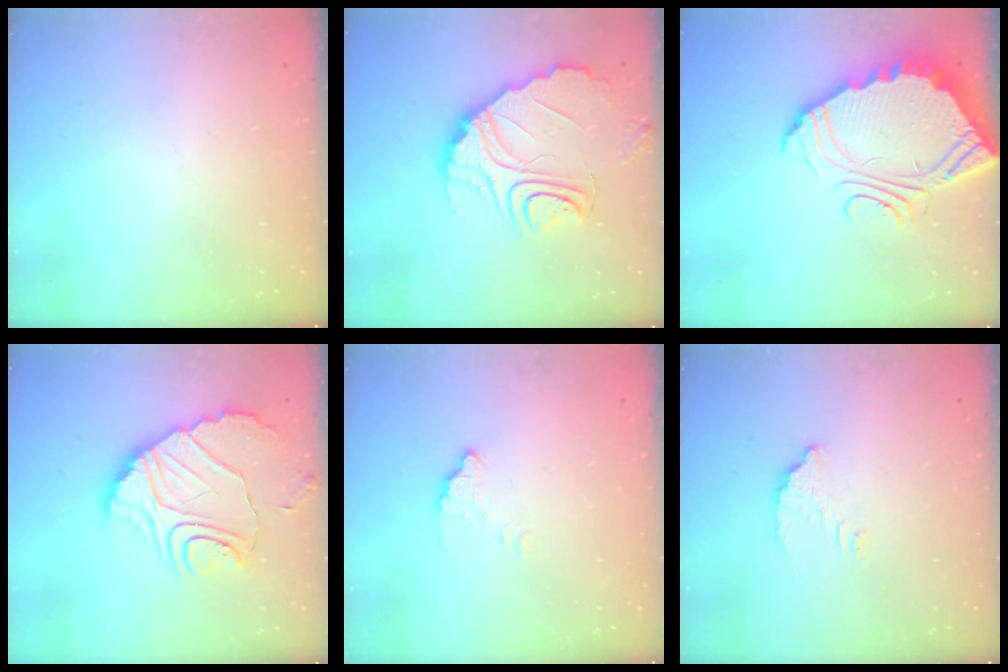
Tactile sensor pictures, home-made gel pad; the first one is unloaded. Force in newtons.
{"total": 12.4, "press": 12.4, "slide": 1.1}
{"total": 9.5, "press": 9.5, "slide": 0.8}
{"total": 13.2, "press": 13.2, "slide": 1.1}
{"total": 2.4, "press": 2.4, "slide": 0.0}
{"total": 2.7, "press": 2.7, "slide": 0.2}